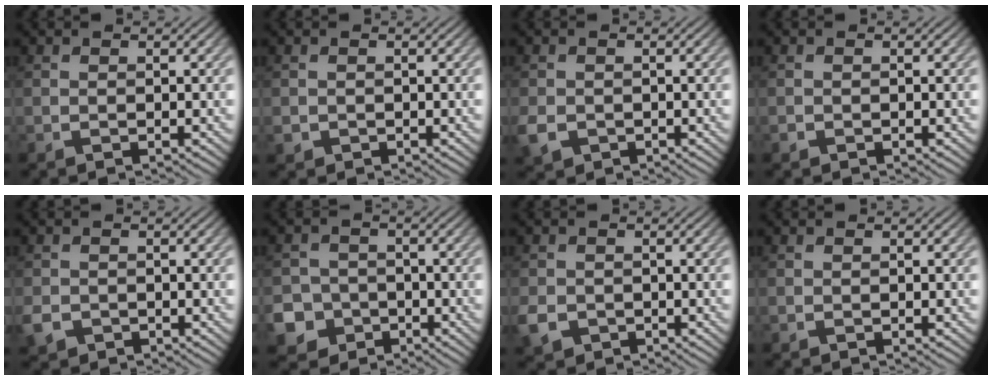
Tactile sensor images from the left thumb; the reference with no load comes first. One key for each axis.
{"total": 1.2, "fx": -0.4, "fy": 1.0, "fz": 0.3, "tx": -0.007, "ty": -0.009, "tz": -0.010}
{"total": 3.3, "fx": -1.3, "fy": 2.6, "fz": 1.6, "tx": -0.043, "ty": -0.013, "tz": -0.030}
{"total": 0.6, "fx": -0.4, "fy": 0.4, "fz": 0.1, "tx": -0.003, "ty": -0.004, "tz": -0.007}
{"total": 2.9, "fx": -1.4, "fy": 2.3, "fz": 1.2, "tx": -0.033, "ty": -0.011, "tz": -0.033}
{"total": 7.7, "fx": -3.7, "fy": 6.5, "fz": 1.7, "tx": -0.051, "ty": -0.024, "tz": -0.086}
{"total": 3.6, "fx": -1.5, "fy": 2.9, "fz": 1.6, "tx": -0.043, "ty": -0.012, "tz": -0.035}
{"total": 0.0}